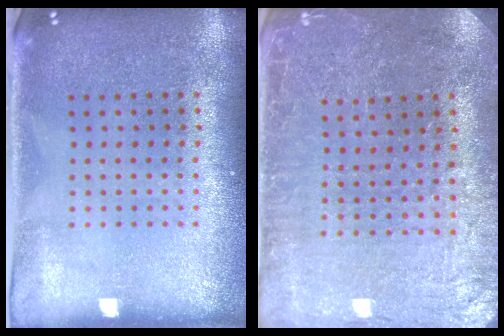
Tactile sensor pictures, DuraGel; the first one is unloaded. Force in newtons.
{"total": 1.2, "press": 1.2, "slide": 0.1}